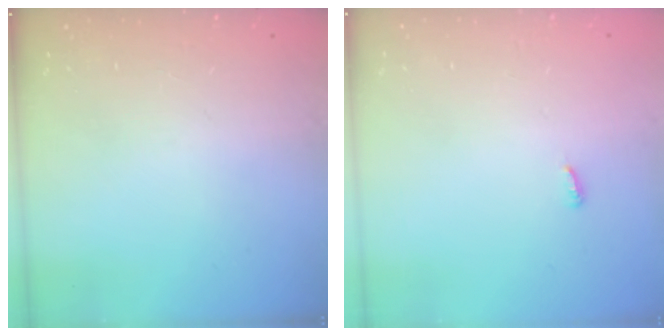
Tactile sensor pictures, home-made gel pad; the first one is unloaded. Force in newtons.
{"total": 2.6, "press": 2.6, "slide": 0.2}